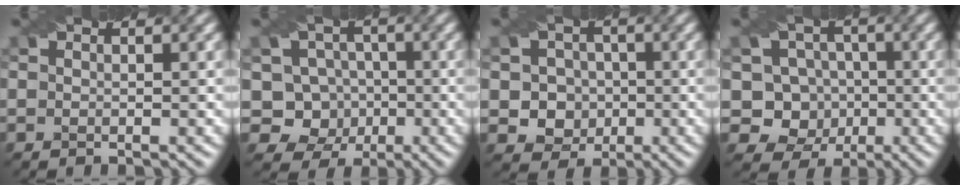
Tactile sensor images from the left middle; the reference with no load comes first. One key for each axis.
{"total": 5.7, "fx": -0.7, "fy": 5.3, "fz": 1.9, "tx": -0.007, "ty": 0.004, "tz": -0.040}
{"total": 4.5, "fx": -0.4, "fy": 4.2, "fz": 1.6, "tx": -0.016, "ty": 0.002, "tz": -0.020}
{"total": 6.6, "fx": -0.6, "fy": 6.2, "fz": 2.2, "tx": -0.022, "ty": 0.012, "tz": -0.041}